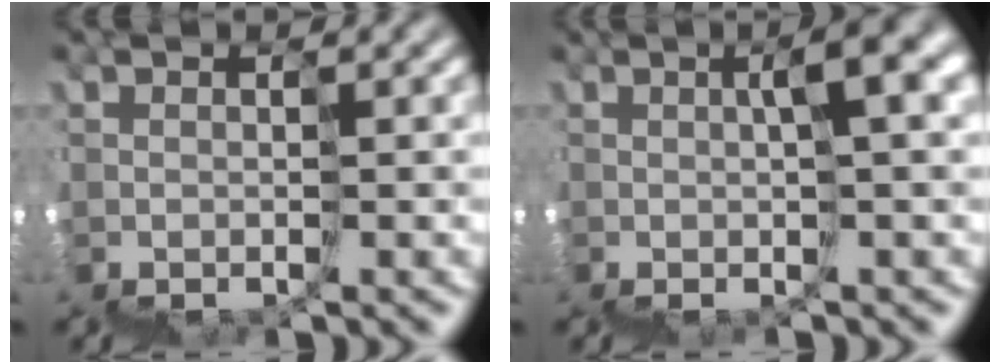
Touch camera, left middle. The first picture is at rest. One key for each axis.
{"total": 6.9, "fx": 1.8, "fy": 1.7, "fz": 6.5, "tx": -0.085, "ty": 0.026, "tz": 0.031}